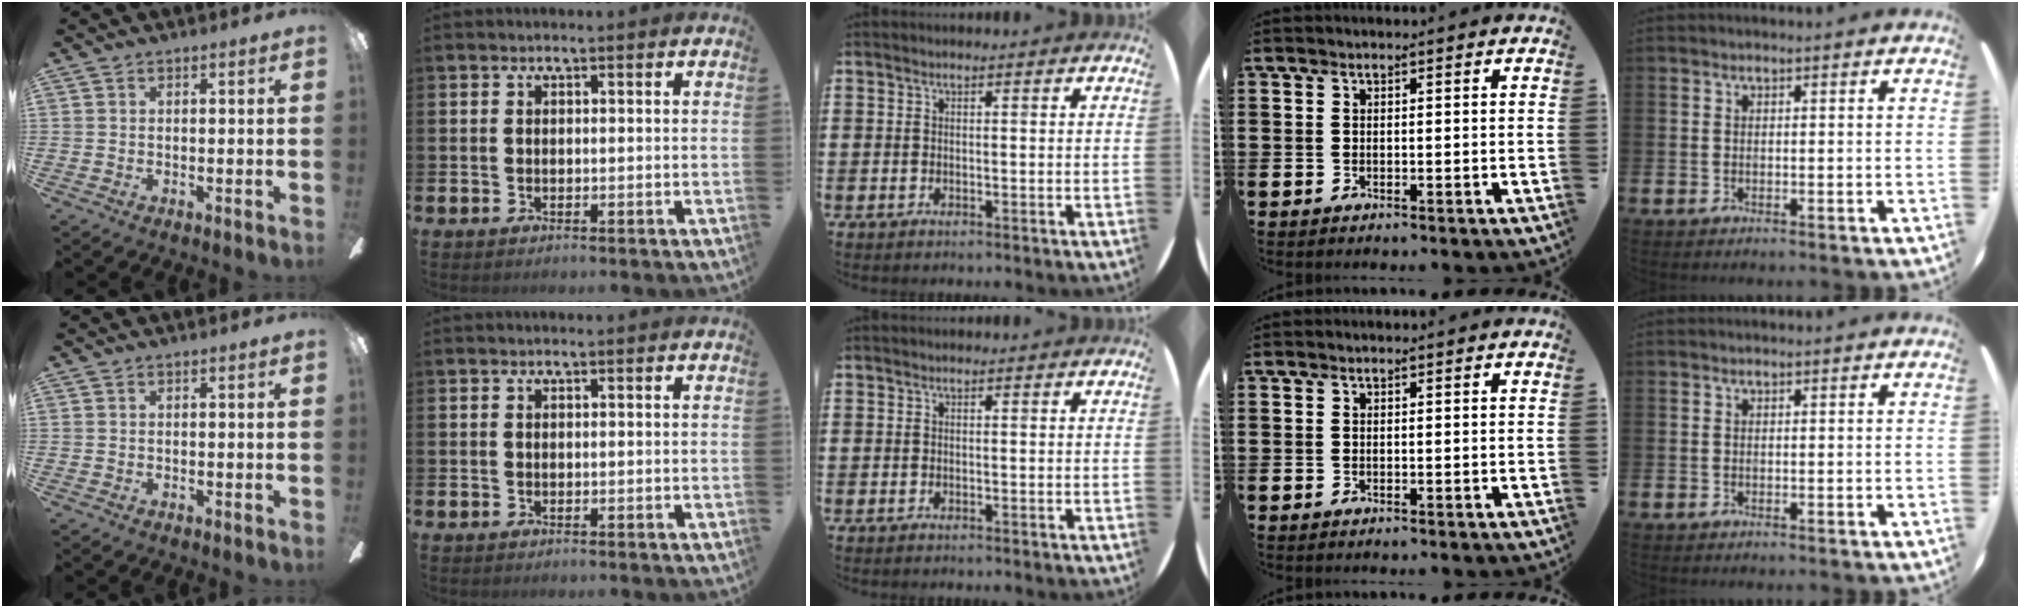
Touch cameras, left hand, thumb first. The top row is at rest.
{}